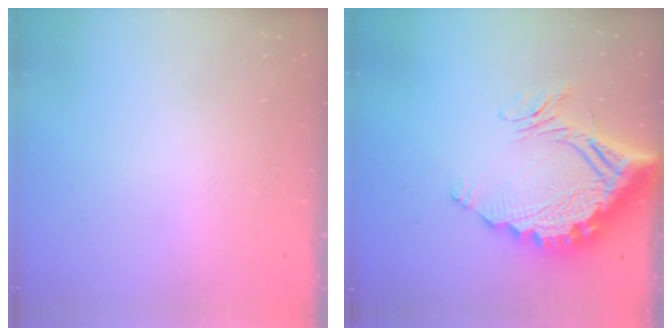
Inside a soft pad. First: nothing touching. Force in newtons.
{"total": 19.1, "press": 19.0, "slide": 1.9}